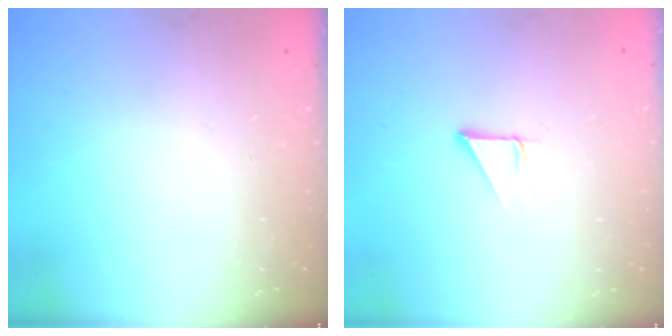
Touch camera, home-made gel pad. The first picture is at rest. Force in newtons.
{"total": 1.6, "press": 1.6, "slide": 0.2}